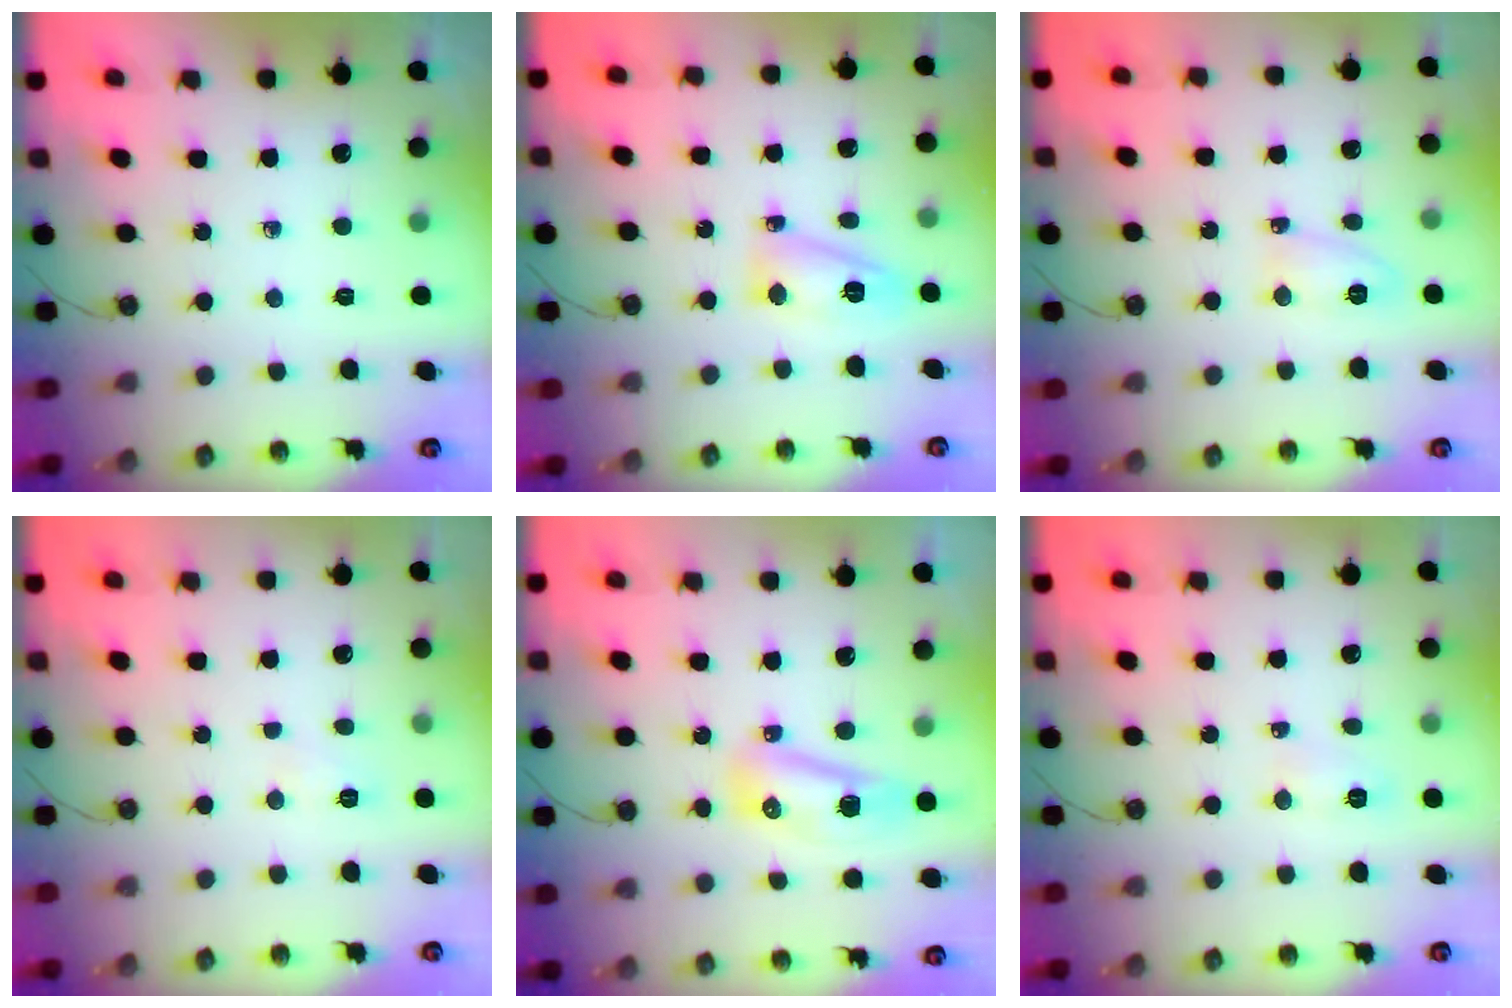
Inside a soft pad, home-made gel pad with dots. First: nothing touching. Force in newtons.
{"total": 10.0, "press": 9.9, "slide": 0.8}
{"total": 4.4, "press": 4.3, "slide": 0.9}
{"total": 3.0, "press": 2.9, "slide": 0.7}
{"total": 8.5, "press": 8.3, "slide": 1.9}
{"total": 5.0, "press": 4.9, "slide": 0.7}